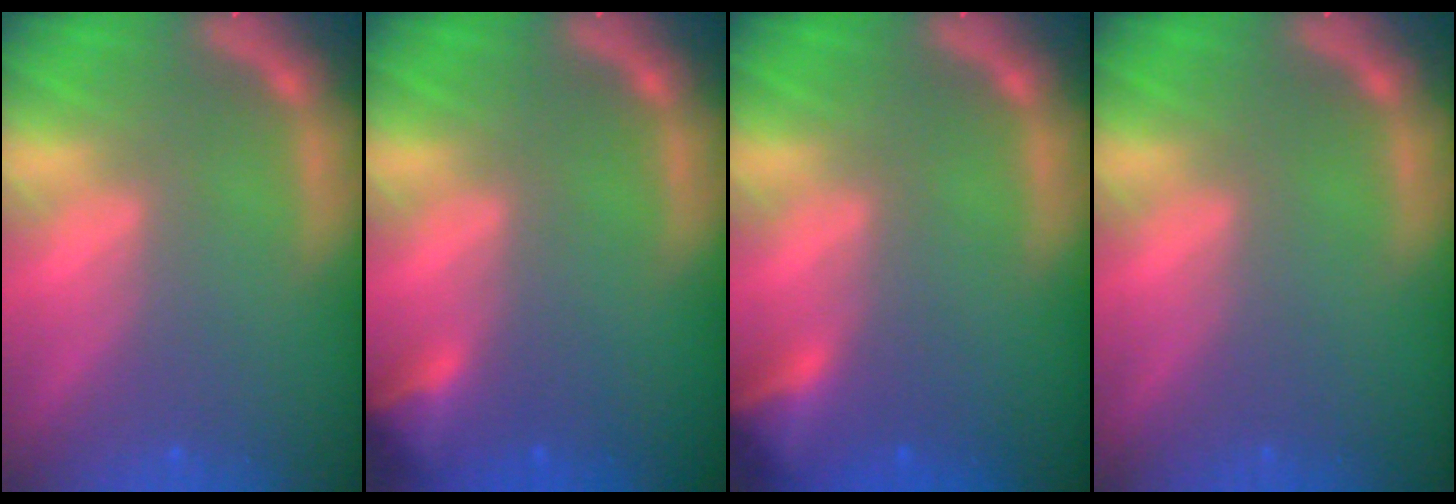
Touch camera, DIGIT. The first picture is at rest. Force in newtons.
{"total": 2.4}
{"total": 2.9}
{"total": 0.0}